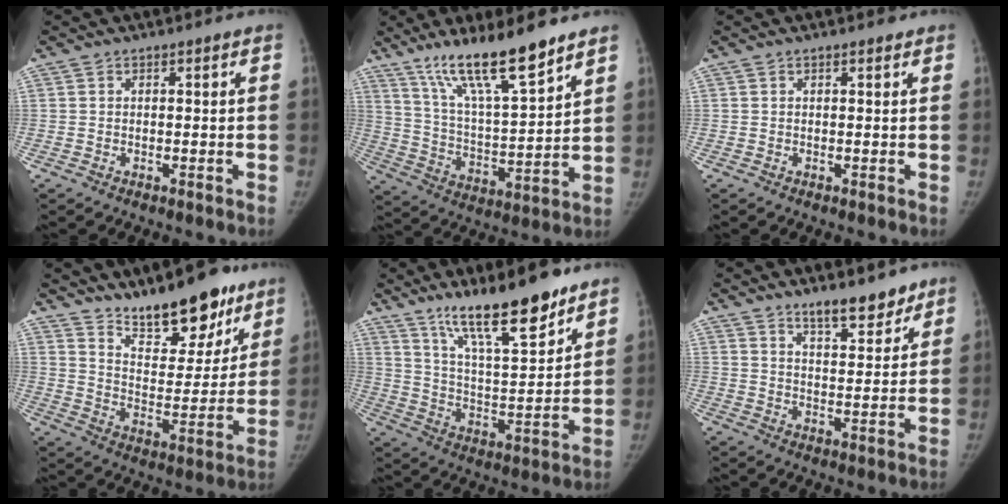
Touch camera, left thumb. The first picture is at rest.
{"total": 16.3, "force": [12.0, 2.5, 10.8], "torque": [-0.176, -0.071, 0.221]}
{"total": 0.5, "force": [0.5, 0.3, 0.1], "torque": [-0.005, -0.004, 0.005]}
{"total": 17.3, "force": [13.1, 6.8, 9.1], "torque": [-0.079, -0.091, 0.207]}
{"total": 17.5, "force": [12.8, 4.0, 11.2], "torque": [-0.156, -0.084, 0.223]}
{"total": 8.2, "force": [6.6, 2.7, 4.1], "torque": [-0.035, -0.049, 0.104]}